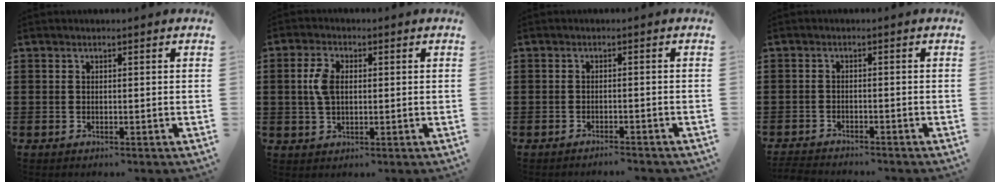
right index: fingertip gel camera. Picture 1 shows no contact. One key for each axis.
{"total": 4.3, "fx": 0.6, "fy": 2.5, "fz": 3.5, "tx": -0.083, "ty": 0.009, "tz": 0.006}
{"total": 1.3, "fx": -1.2, "fy": 0.0, "fz": 0.3, "tx": -0.009, "ty": 0.002, "tz": -0.025}
{"total": 1.9, "fx": -1.9, "fy": 0.1, "fz": -0.1, "tx": -0.004, "ty": 0.001, "tz": -0.042}